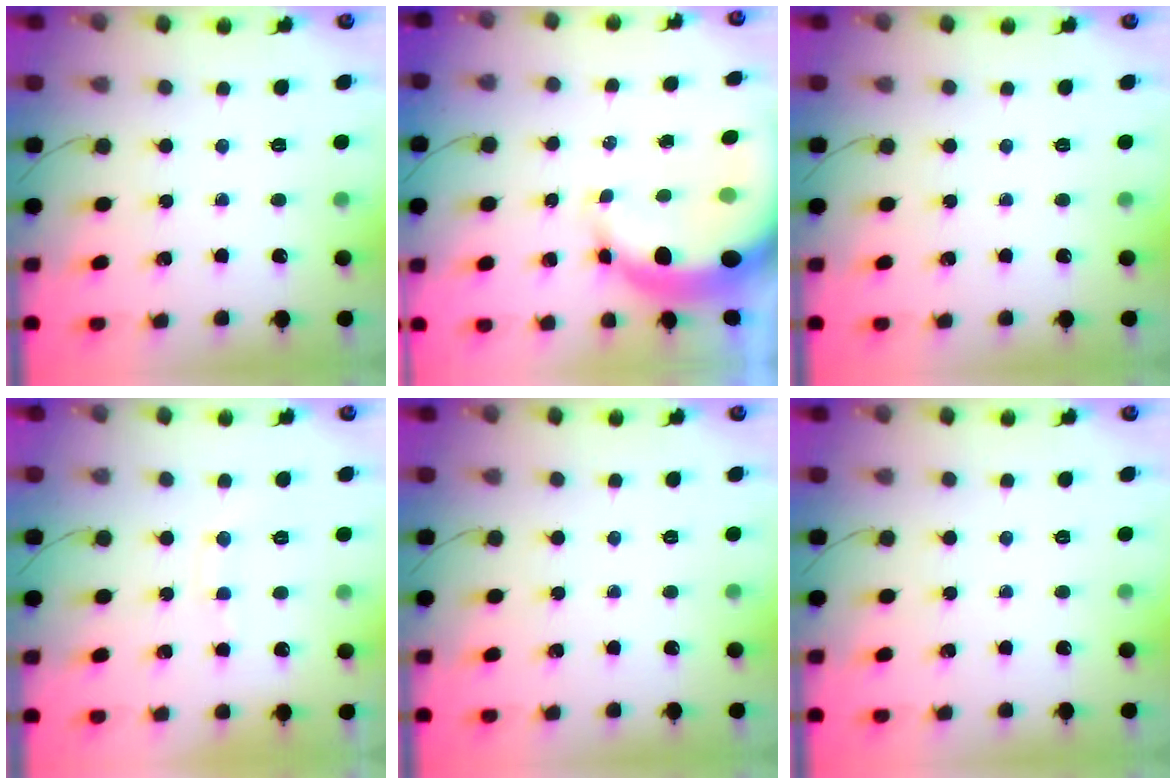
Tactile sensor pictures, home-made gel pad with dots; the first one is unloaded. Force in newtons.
{"total": 11.0, "press": 10.8, "slide": 2.1}
{"total": 0.0}
{"total": 6.7, "press": 6.6, "slide": 1.3}
{"total": 0.0}
{"total": 0.0}